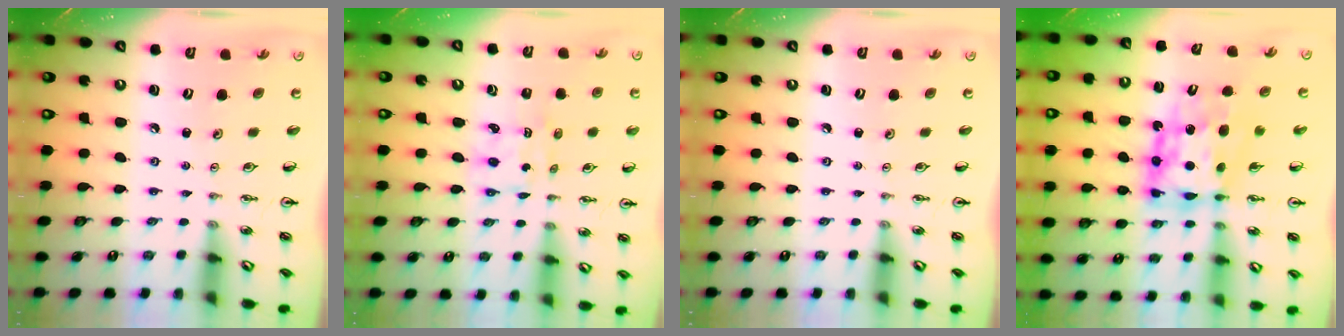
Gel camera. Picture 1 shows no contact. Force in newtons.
{"total": 2.6, "press": 2.6, "slide": 0.1}
{"total": 0.0}
{"total": 10.6, "press": 10.6, "slide": 0.7}